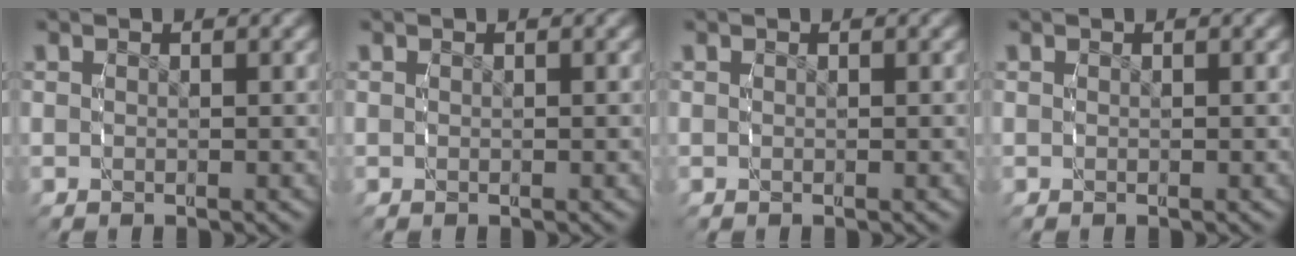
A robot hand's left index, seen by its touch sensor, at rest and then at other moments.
{"total": 0.0}
{"total": 0.0}
{"total": 0.0}